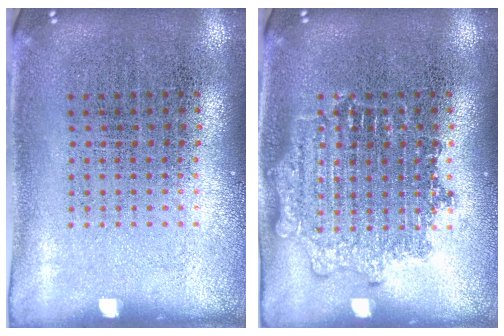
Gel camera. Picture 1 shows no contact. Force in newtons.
{"total": 2.4, "press": 2.4, "slide": 0.3}